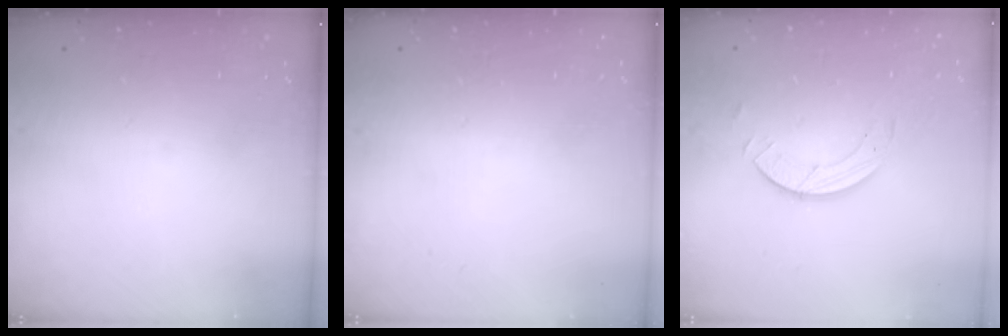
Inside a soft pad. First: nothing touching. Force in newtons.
{"total": 0.0}
{"total": 3.9, "press": 3.9, "slide": 0.4}